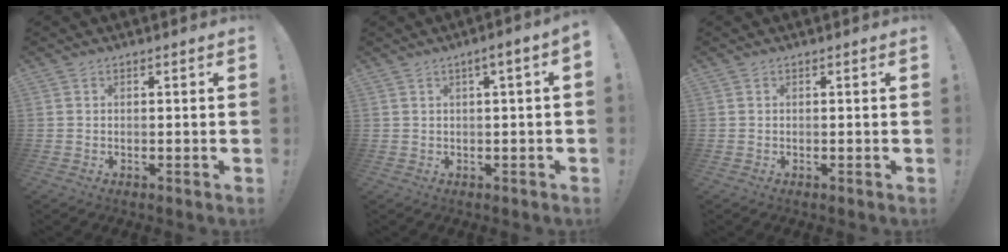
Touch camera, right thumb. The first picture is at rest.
{"total": 3.4, "force": [0.3, -0.1, 3.4], "torque": [-0.059, -0.002, 0.003]}
{"total": 0.0}